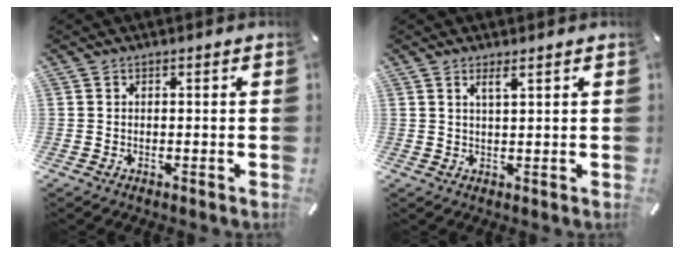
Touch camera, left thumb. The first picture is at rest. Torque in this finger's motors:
{"motor_torque": [0.16, 0.23, 0.35, -0.17, 0.11]}